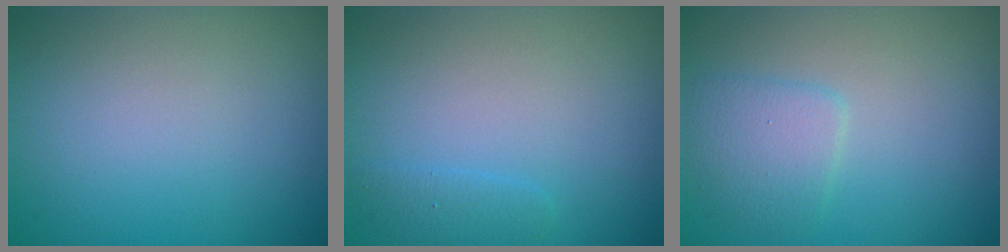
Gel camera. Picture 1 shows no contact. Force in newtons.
{"total": 1.1, "press": 1.1, "slide": 0.1}
{"total": 2.3, "press": 2.3, "slide": 0.1}